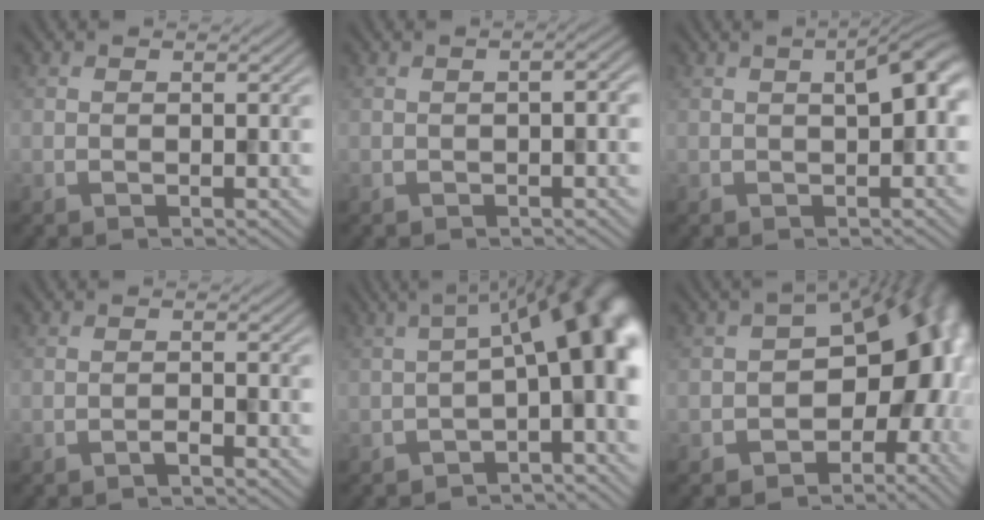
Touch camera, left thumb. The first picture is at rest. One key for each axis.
{"total": 1.5, "fx": -0.4, "fy": 0.3, "fz": 1.4, "tx": -0.021, "ty": 0.005, "tz": -0.009}
{"total": 3.9, "fx": 0.5, "fy": 1.0, "fz": 3.8, "tx": -0.058, "ty": 0.010, "tz": 0.007}
{"total": 0.8, "fx": -0.7, "fy": 0.1, "fz": 0.4, "tx": -0.005, "ty": 0.003, "tz": -0.015}
{"total": 11.3, "fx": -1.3, "fy": 3.5, "fz": 10.6, "tx": -0.139, "ty": 0.019, "tz": -0.022}
{"total": 13.0, "fx": -2.4, "fy": 8.7, "fz": 9.4, "tx": -0.097, "ty": -0.012, "tz": -0.041}